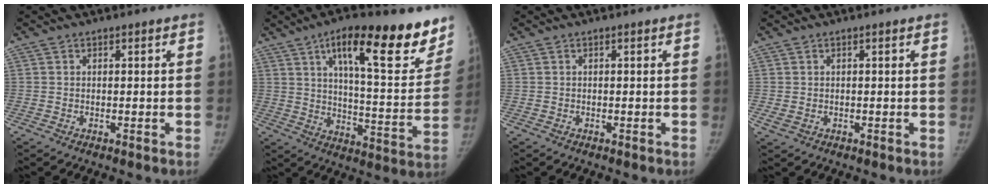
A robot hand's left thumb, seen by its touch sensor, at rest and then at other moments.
{"total": 23.9, "force": [14.3, 7.4, 17.7], "torque": [-0.198, -0.052, 0.208]}
{"total": 0.0}
{"total": 1.6, "force": [-0.2, 1.0, 1.2], "torque": [-0.027, 0.002, 0.001]}